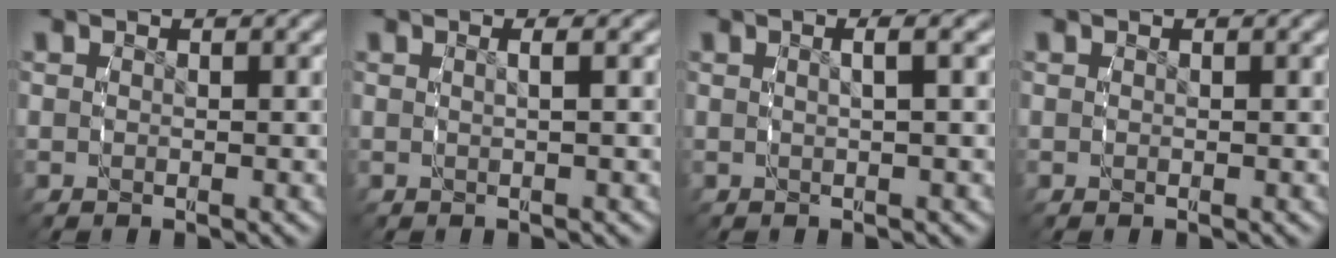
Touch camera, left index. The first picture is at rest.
{"total": 1.1, "force": [0.2, -0.5, 0.9], "torque": [-0.016, 0.001, 0.005]}
{"total": 1.6, "force": [0.4, -0.3, 1.5], "torque": [-0.021, 0.005, 0.007]}
{"total": 0.0}